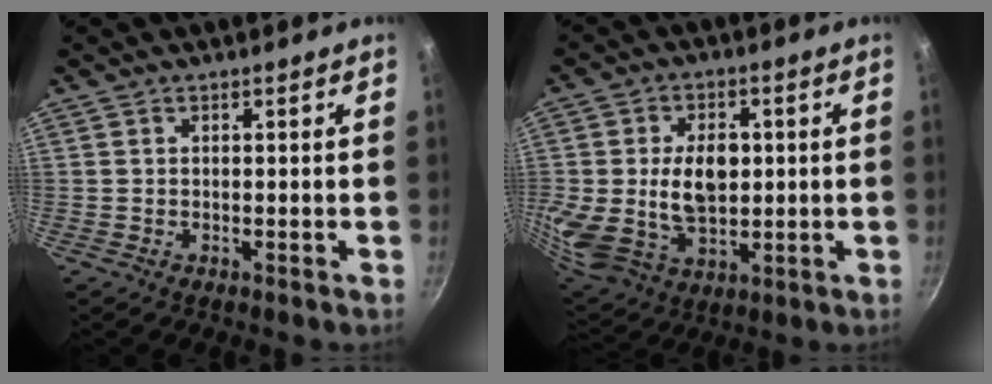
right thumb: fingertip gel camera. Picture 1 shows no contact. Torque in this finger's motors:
{"motor_torque": [2.50, 2.51, 1.88, -0.59, 0.24]}